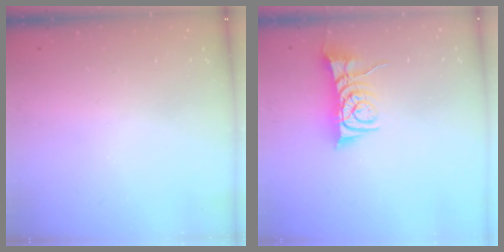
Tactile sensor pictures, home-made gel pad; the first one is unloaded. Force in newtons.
{"total": 8.8, "press": 8.8, "slide": 0.5}